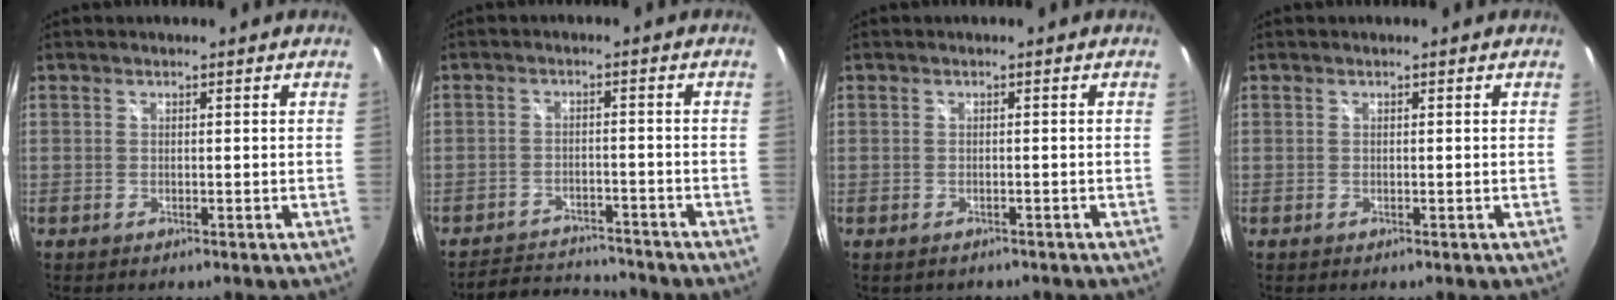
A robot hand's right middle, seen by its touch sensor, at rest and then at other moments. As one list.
[{"total": 8.9, "force": [-8.4, 2.0, 1.8], "torque": [-0.053, 0.013, -0.122]}, {"total": 0.9, "force": [-0.6, 0.6, 0.3], "torque": [-0.007, -0.002, -0.004]}, {"total": 0.0}]